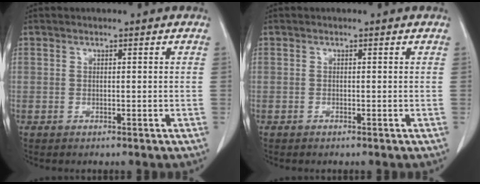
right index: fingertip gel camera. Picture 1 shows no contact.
{"total": 0.0}